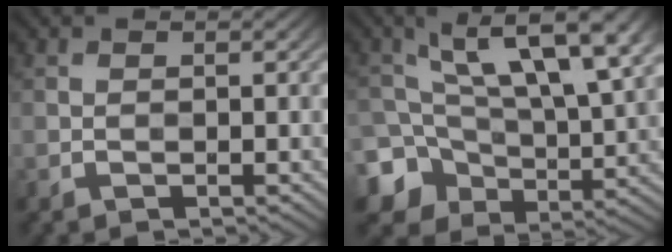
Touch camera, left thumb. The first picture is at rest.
{"total": 11.5, "force": [2.7, 7.6, 8.2], "torque": [-0.157, -0.012, 0.053]}